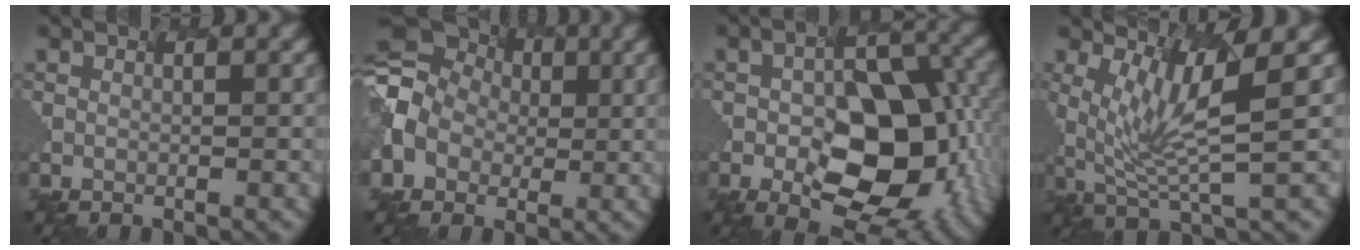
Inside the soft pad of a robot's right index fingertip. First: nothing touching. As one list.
[{"total": 10.8, "force": [-0.7, 9.6, 4.7], "torque": [-0.117, 0.021, -0.050]}, {"total": 11.0, "force": [-3.4, 6.3, 8.4], "torque": [-0.130, -0.007, -0.044]}, {"total": 5.1, "force": [0.9, 0.6, 5.0], "torque": [-0.109, -0.008, 0.031]}]